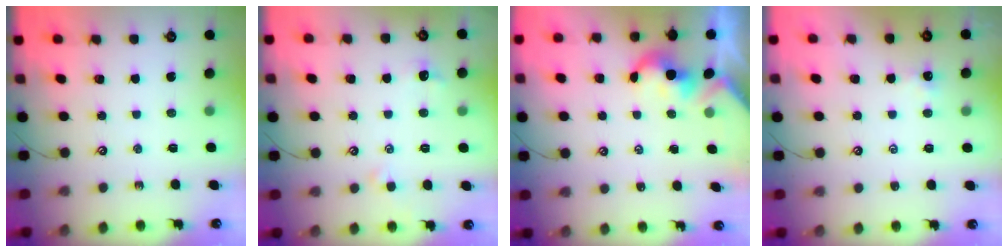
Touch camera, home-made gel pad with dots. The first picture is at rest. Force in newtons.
{"total": 1.0, "press": 0.9, "slide": 0.6}
{"total": 2.0, "press": 2.0, "slide": 0.4}
{"total": 0.6, "press": 0.5, "slide": 0.3}